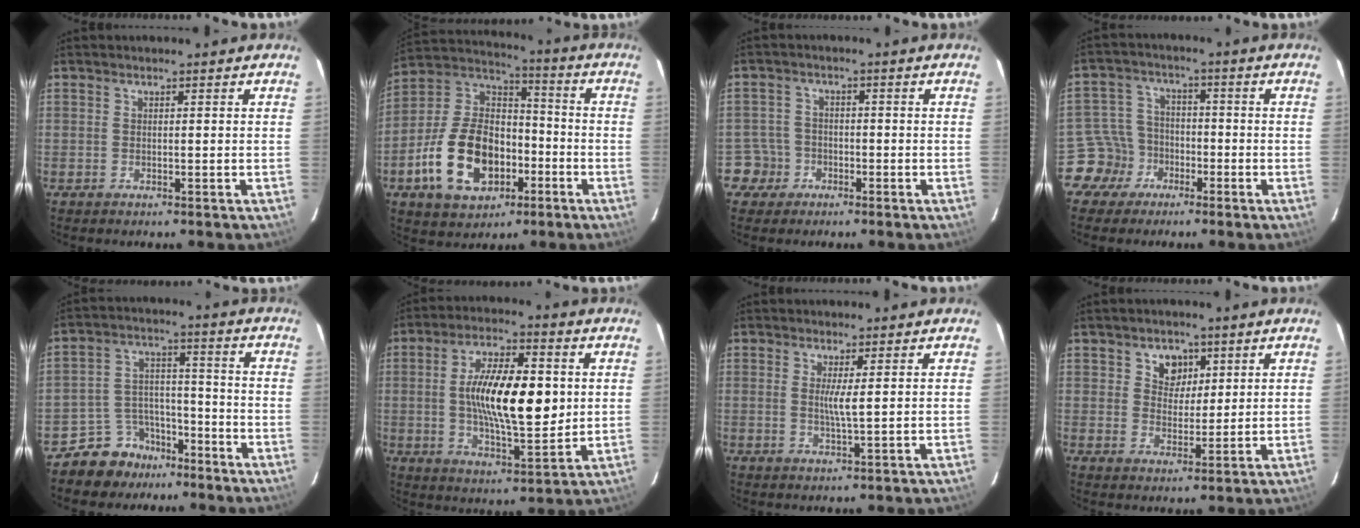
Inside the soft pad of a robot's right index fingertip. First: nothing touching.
{"total": 19.0, "force": [-7.0, 12.2, 12.8], "torque": [-0.281, 0.024, -0.107]}
{"total": 5.3, "force": [-3.1, 4.3, -0.2], "torque": [-0.006, 0.025, -0.064]}
{"total": 7.1, "force": [-4.0, 5.8, -0.1], "torque": [-0.016, 0.027, -0.079]}
{"total": 9.1, "force": [-7.0, 5.8, 0.8], "torque": [-0.028, 0.047, -0.109]}
{"total": 15.9, "force": [1.3, 5.7, 14.8], "torque": [-0.260, 0.003, 0.022]}
{"total": 2.7, "force": [0.6, -0.2, 2.6], "torque": [-0.046, -0.006, 0.008]}
{"total": 5.1, "force": [2.3, 4.1, 1.9], "torque": [-0.022, 0.003, 0.044]}